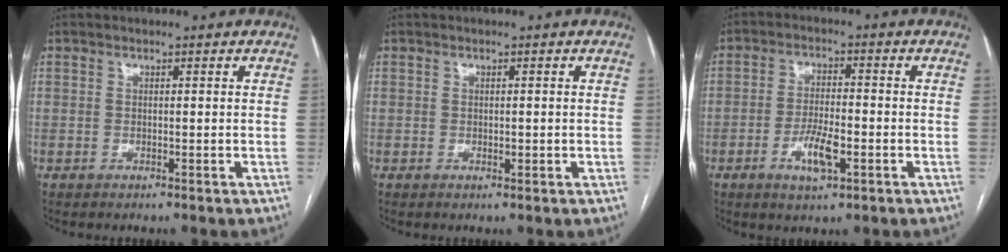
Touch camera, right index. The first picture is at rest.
{"total": 0.9, "force": [-0.1, 0.4, 0.8], "torque": [-0.012, -0.001, 0.001]}
{"total": 6.2, "force": [-2.4, 1.8, 5.5], "torque": [-0.105, -0.003, -0.039]}